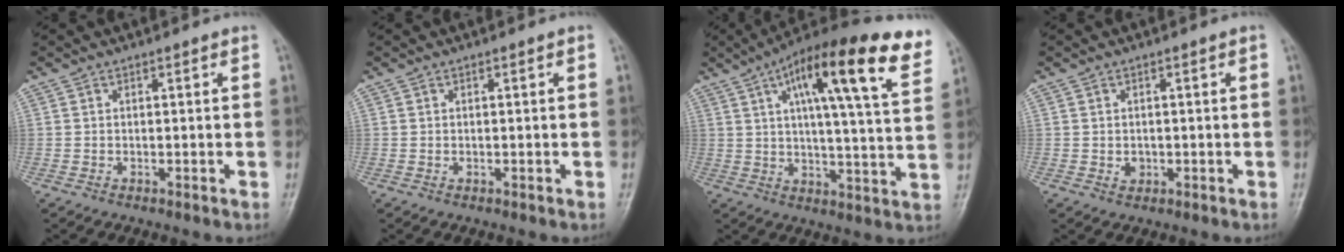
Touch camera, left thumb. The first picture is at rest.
{"total": 0.0}
{"total": 21.5, "force": [10.7, 4.9, 18.0], "torque": [-0.248, -0.009, 0.152]}
{"total": 1.5, "force": [-0.3, 1.4, 0.6], "torque": [-0.001, 0.003, -0.001]}